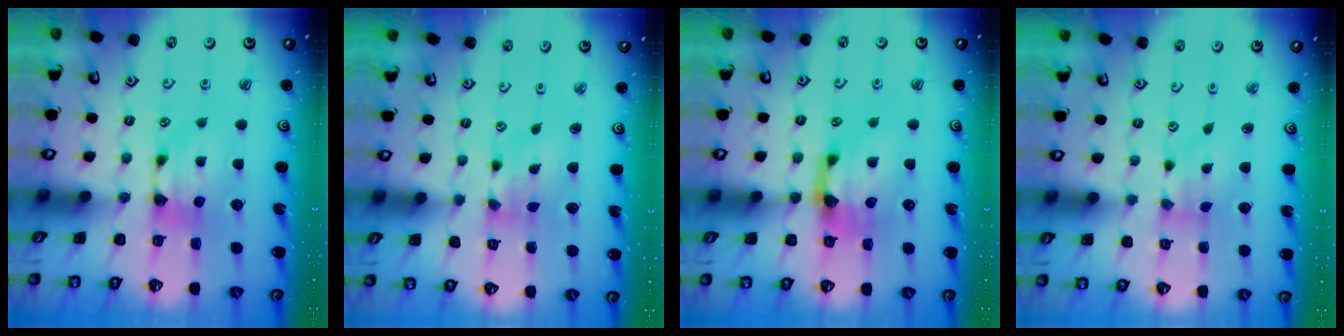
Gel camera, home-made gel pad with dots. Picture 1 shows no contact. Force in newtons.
{"total": 1.4, "press": 0.9, "slide": 1.1}
{"total": 2.8, "press": 2.4, "slide": 1.5}
{"total": 1.7, "press": 1.3, "slide": 1.1}